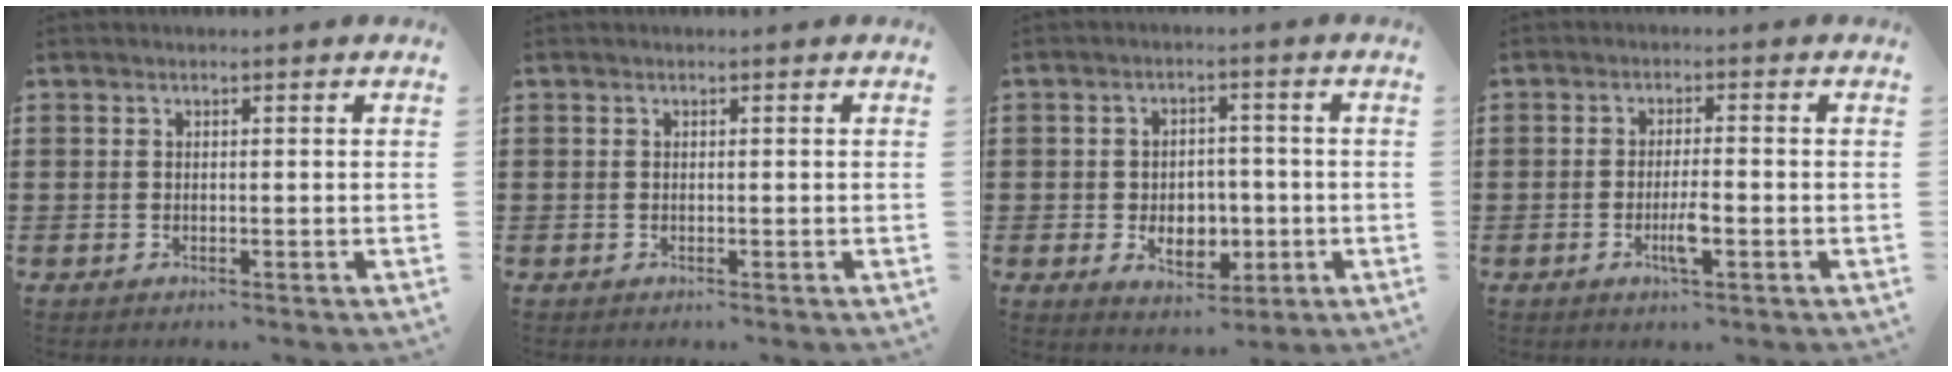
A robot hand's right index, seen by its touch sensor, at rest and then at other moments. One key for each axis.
{"total": 0.0}
{"total": 5.8, "fx": -1.4, "fy": 4.2, "fz": 3.7, "tx": -0.056, "ty": 0.004, "tz": -0.027}
{"total": 3.7, "fx": -1.4, "fy": 0.6, "fz": 3.4, "tx": -0.065, "ty": -0.003, "tz": -0.026}